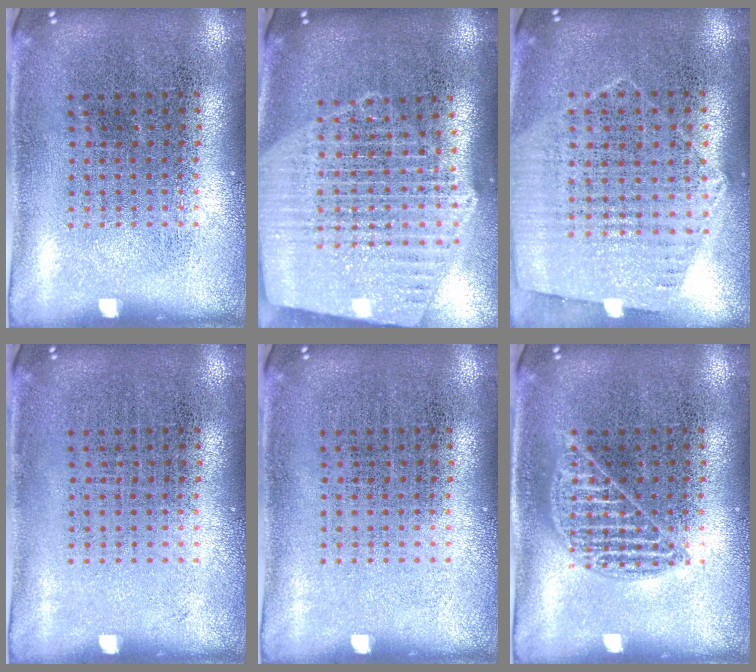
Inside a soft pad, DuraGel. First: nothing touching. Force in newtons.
{"total": 2.6, "press": 2.2, "slide": 1.4}
{"total": 1.2, "press": 1.1, "slide": 0.4}
{"total": 0.0}
{"total": 0.0}
{"total": 1.7, "press": 1.7, "slide": 0.1}